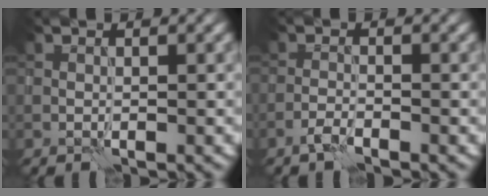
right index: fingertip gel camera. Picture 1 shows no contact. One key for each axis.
{"total": 1.3, "fx": -1.0, "fy": 0.2, "fz": 0.8, "tx": -0.018, "ty": 0.004, "tz": -0.025}